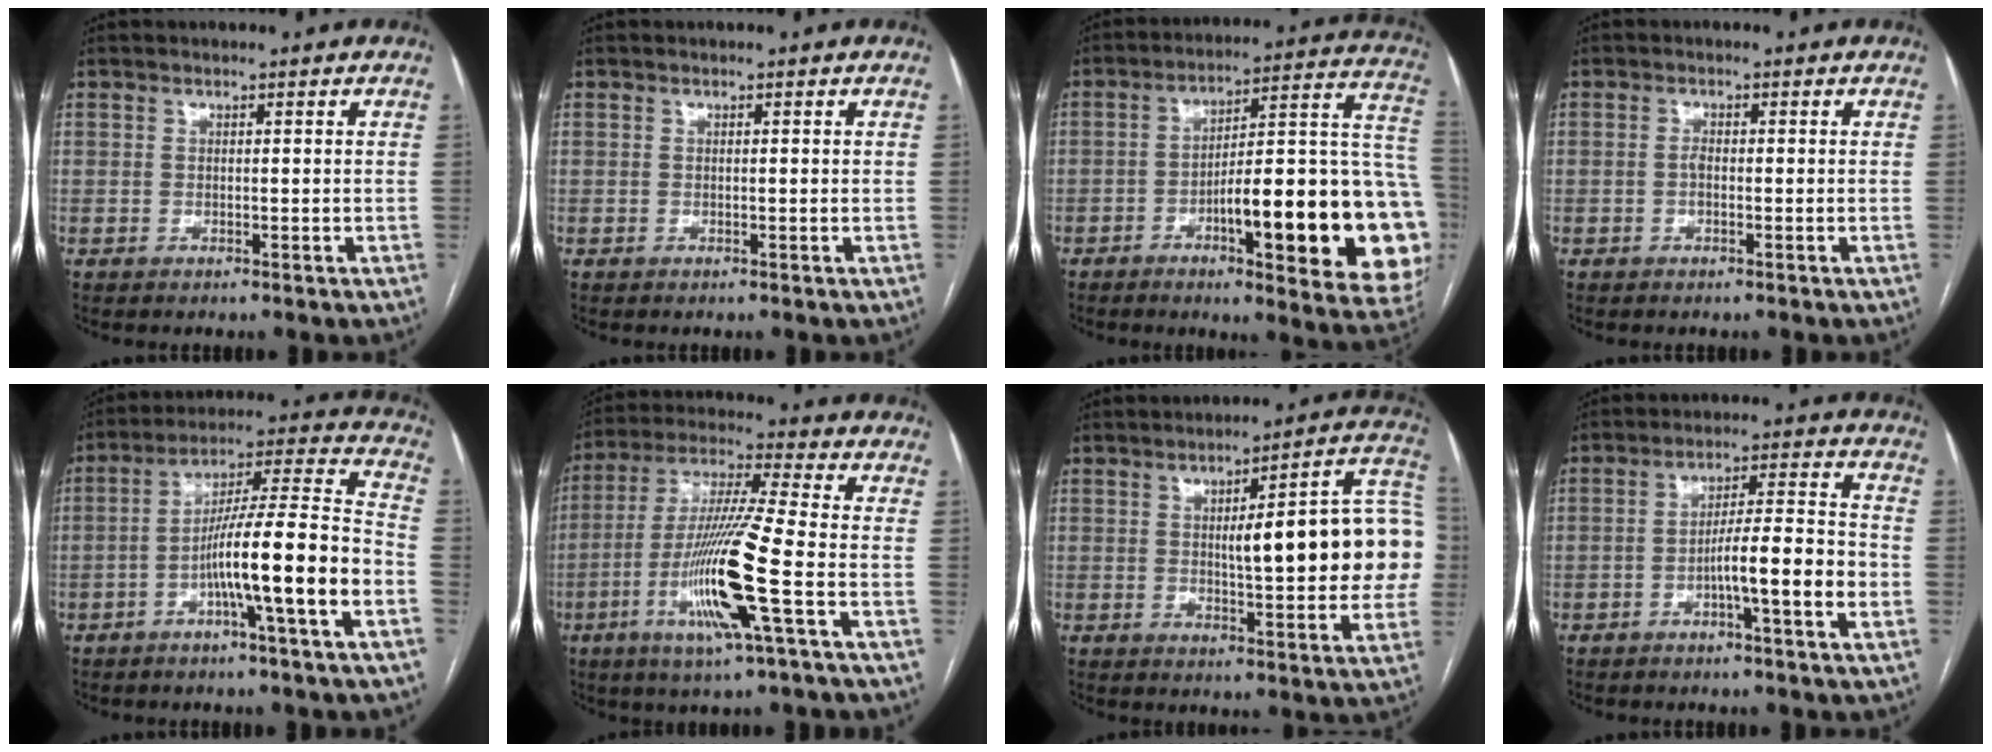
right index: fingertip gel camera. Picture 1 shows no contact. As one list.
[{"total": 0.0}, {"total": 27.0, "force": [-6.5, 4.6, 25.8], "torque": [-0.257, 0.015, -0.083]}, {"total": 1.1, "force": [-0.3, 0.4, 1.0], "torque": [-0.020, 0.002, -0.006]}, {"total": 15.4, "force": [-5.3, -0.3, 14.5], "torque": [-0.240, 0.015, -0.090]}, {"total": 15.2, "force": [-4.9, -0.6, 14.3], "torque": [-0.291, -0.015, -0.099]}, {"total": 18.9, "force": [1.1, 3.5, 18.5], "torque": [-0.197, 0.040, 0.018]}, {"total": 9.6, "force": [-3.1, 0.4, 9.1], "torque": [-0.146, 0.013, -0.050]}]